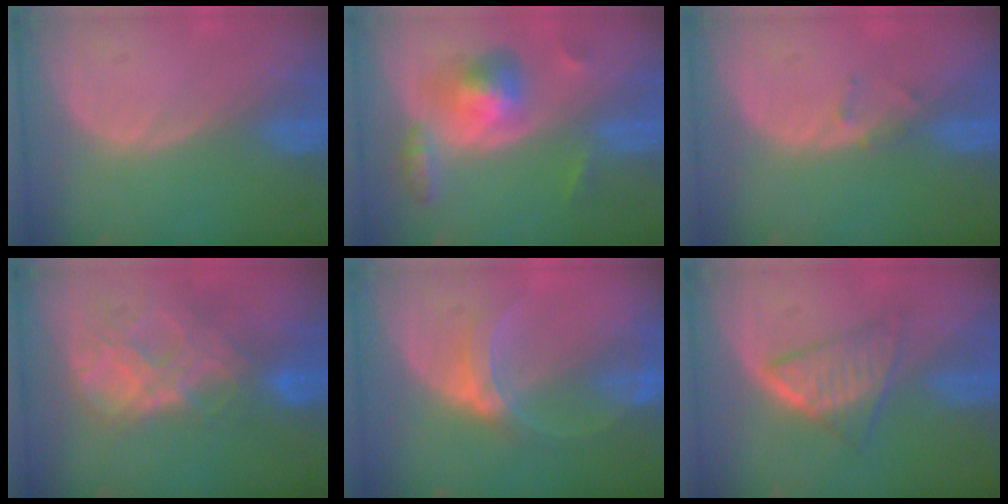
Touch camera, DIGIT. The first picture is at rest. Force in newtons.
{"total": 6.5, "press": 6.5, "slide": 0.4}
{"total": 1.3, "press": 1.1, "slide": 0.8}
{"total": 8.8, "press": 7.6, "slide": 4.5}
{"total": 5.3, "press": 5.2, "slide": 0.8}
{"total": 5.6, "press": 5.5, "slide": 1.4}